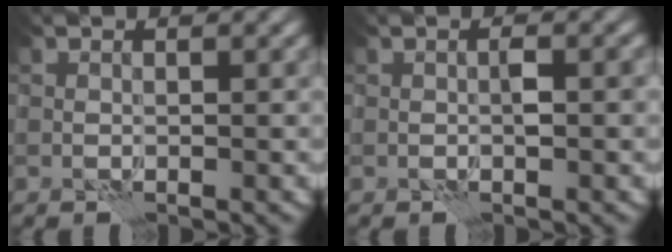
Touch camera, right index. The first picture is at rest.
{"total": 1.3, "force": [-0.1, 0.4, 1.2], "torque": [-0.019, 0.003, -0.001]}